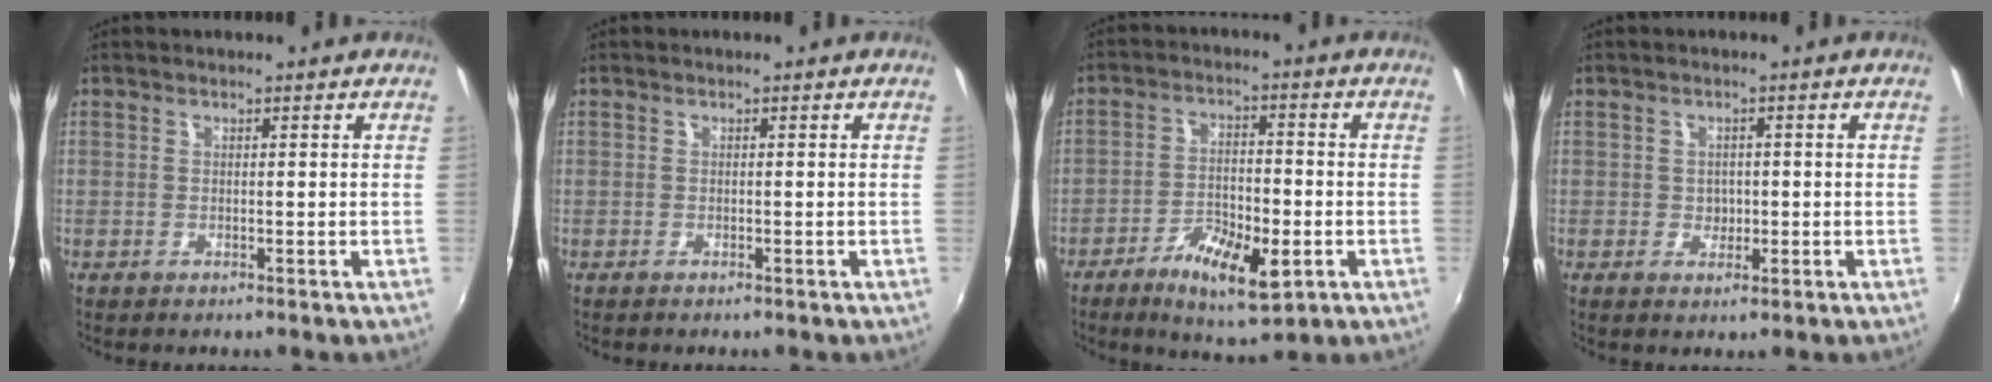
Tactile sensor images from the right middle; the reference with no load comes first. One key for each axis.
{"total": 0.0}
{"total": 10.3, "fx": -5.0, "fy": 3.7, "fz": 8.2, "tx": -0.165, "ty": -0.013, "tz": -0.083}
{"total": 2.3, "fx": -0.4, "fy": 2.1, "fz": 0.9, "tx": -0.012, "ty": 0.001, "tz": -0.005}